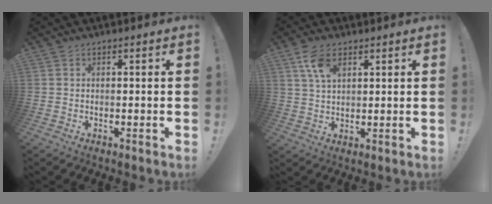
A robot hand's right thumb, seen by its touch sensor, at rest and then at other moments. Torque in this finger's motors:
{"motor_torque": [0.20, 0.31, 0.68, 0.29, 0.01]}